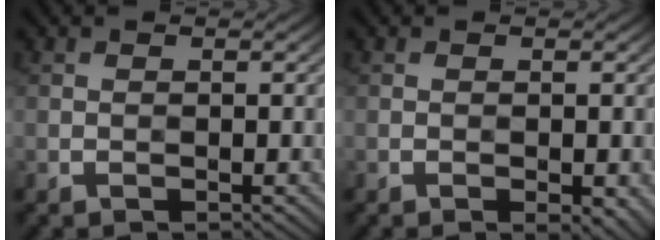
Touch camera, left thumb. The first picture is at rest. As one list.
[{"total": 2.0, "force": [-0.7, 0.6, 1.7], "torque": [-0.025, -0.002, -0.008]}]